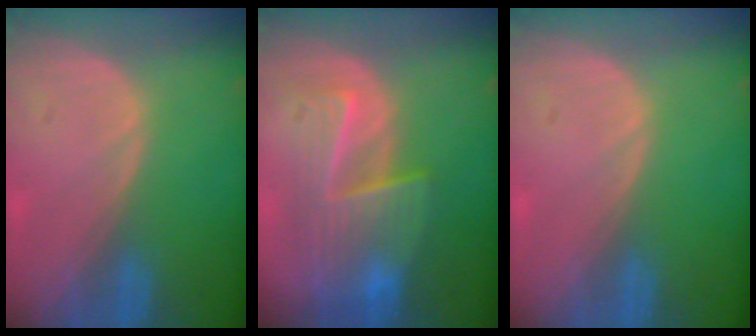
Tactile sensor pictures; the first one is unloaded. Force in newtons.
{"total": 7.7, "press": 7.6, "slide": 1.4}
{"total": 0.0}